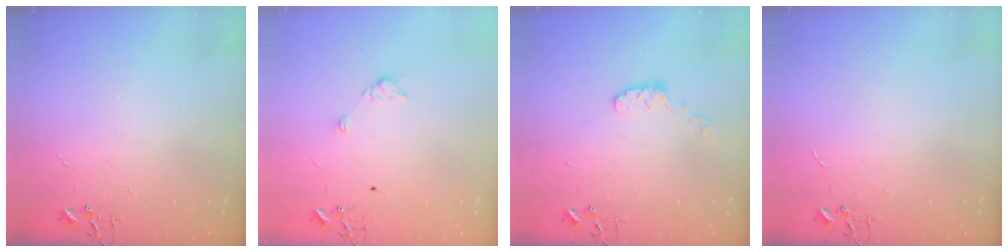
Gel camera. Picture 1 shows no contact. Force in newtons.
{"total": 6.2, "press": 6.1, "slide": 0.8}
{"total": 6.8, "press": 6.7, "slide": 0.8}
{"total": 0.0}